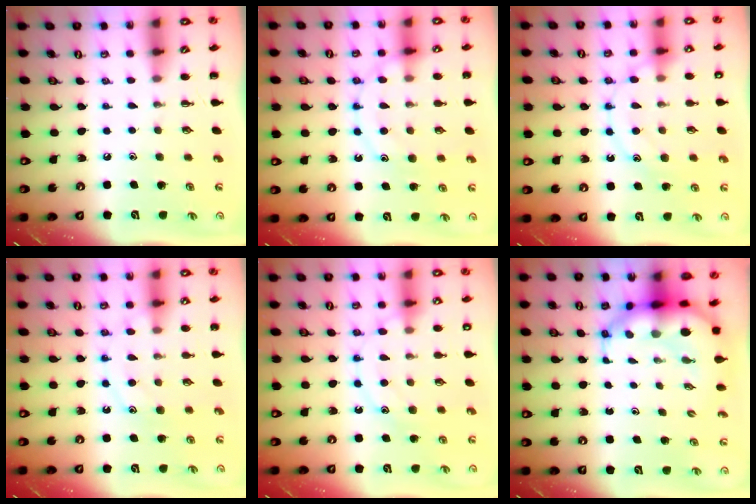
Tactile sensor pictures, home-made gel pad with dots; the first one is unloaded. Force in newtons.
{"total": 12.2, "press": 12.1, "slide": 1.1}
{"total": 12.6, "press": 12.6, "slide": 0.6}
{"total": 11.9, "press": 11.9, "slide": 0.9}
{"total": 12.8, "press": 12.8, "slide": 0.7}
{"total": 7.9, "press": 7.7, "slide": 1.9}